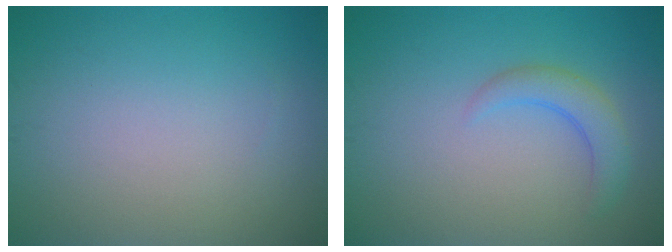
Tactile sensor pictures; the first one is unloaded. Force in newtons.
{"total": 2.6, "press": 2.5, "slide": 0.3}